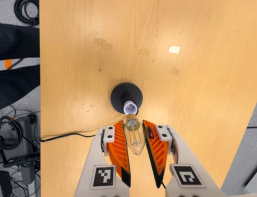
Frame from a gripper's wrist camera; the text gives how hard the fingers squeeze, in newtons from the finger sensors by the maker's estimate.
{"total": 13.9, "left": 15.2, "right": 12.7}